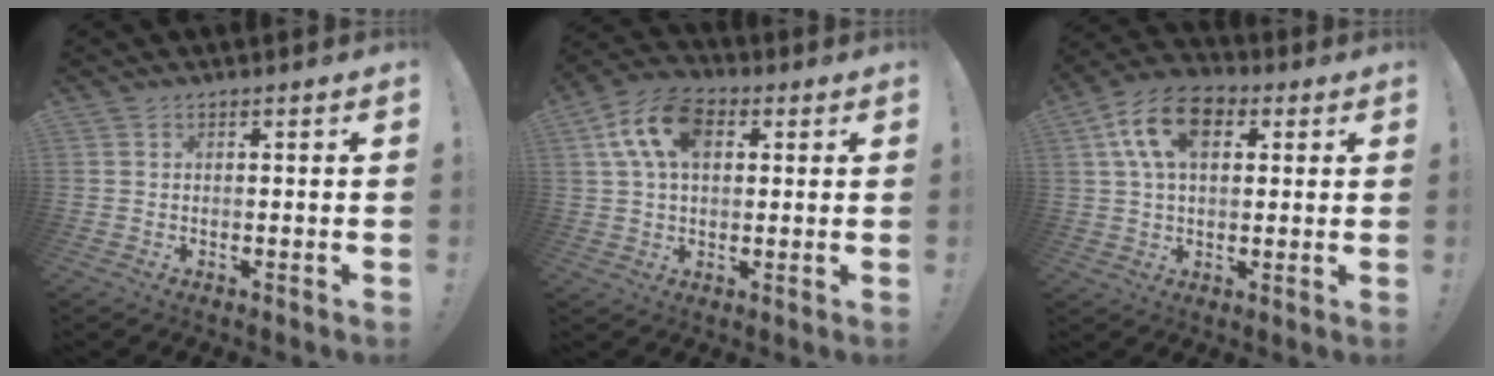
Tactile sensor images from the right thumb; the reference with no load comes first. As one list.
[{"total": 14.0, "force": [4.4, 9.0, 9.8], "torque": [-0.176, 0.004, 0.083]}, {"total": 14.5, "force": [5.0, 9.2, 10.1], "torque": [-0.179, 0.002, 0.094]}]